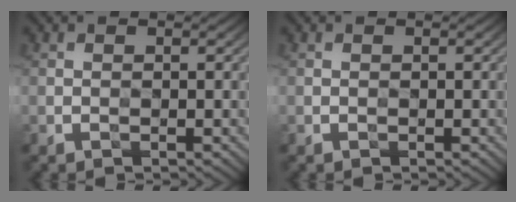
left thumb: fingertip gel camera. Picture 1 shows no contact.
{"total": 0.0}